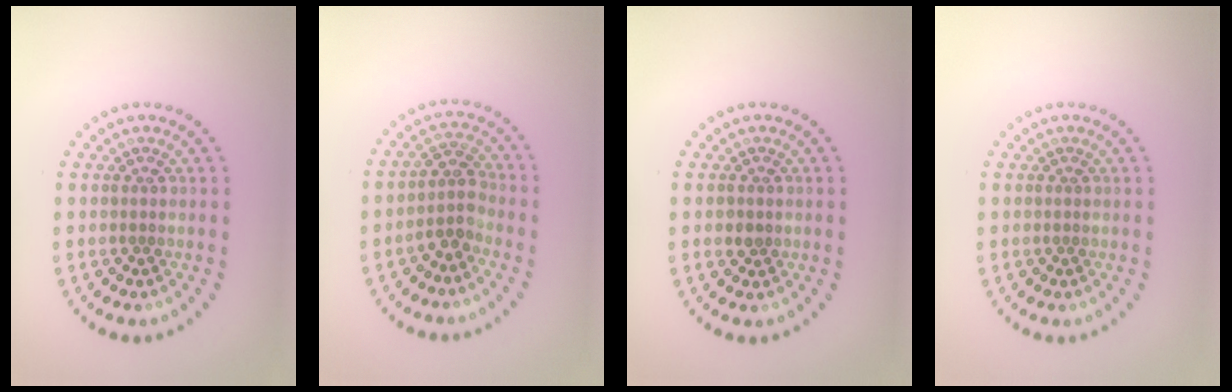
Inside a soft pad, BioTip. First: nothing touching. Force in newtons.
{"total": 2.4, "press": 2.0, "slide": 1.4}
{"total": 1.1, "press": 1.1, "slide": 0.3}
{"total": 0.0}